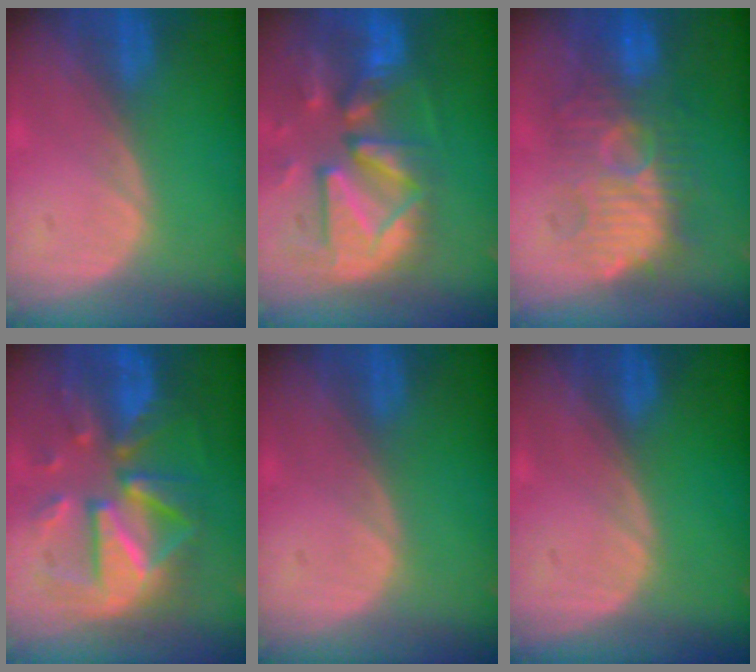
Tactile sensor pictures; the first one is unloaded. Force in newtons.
{"total": 13.3, "press": 11.4, "slide": 6.7}
{"total": 9.9, "press": 9.9, "slide": 0.3}
{"total": 12.2, "press": 12.1, "slide": 1.1}
{"total": 0.0}
{"total": 0.0}